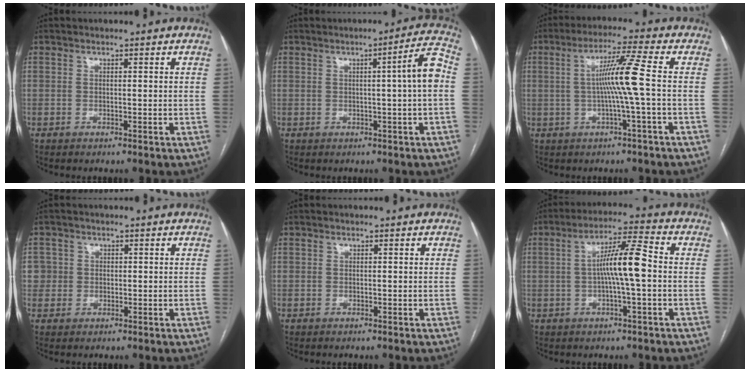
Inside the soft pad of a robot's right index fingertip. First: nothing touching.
{"total": 5.7, "force": [0.0, -0.7, 5.6], "torque": [-0.076, 0.009, 0.000]}
{"total": 7.7, "force": [-0.3, -1.6, 7.5], "torque": [-0.138, 0.009, -0.003]}
{"total": 3.3, "force": [0.2, 3.3, 0.2], "torque": [0.010, 0.012, 0.005]}
{"total": 0.0}
{"total": 8.4, "force": [-0.3, 0.4, 8.4], "torque": [-0.154, 0.017, -0.011]}